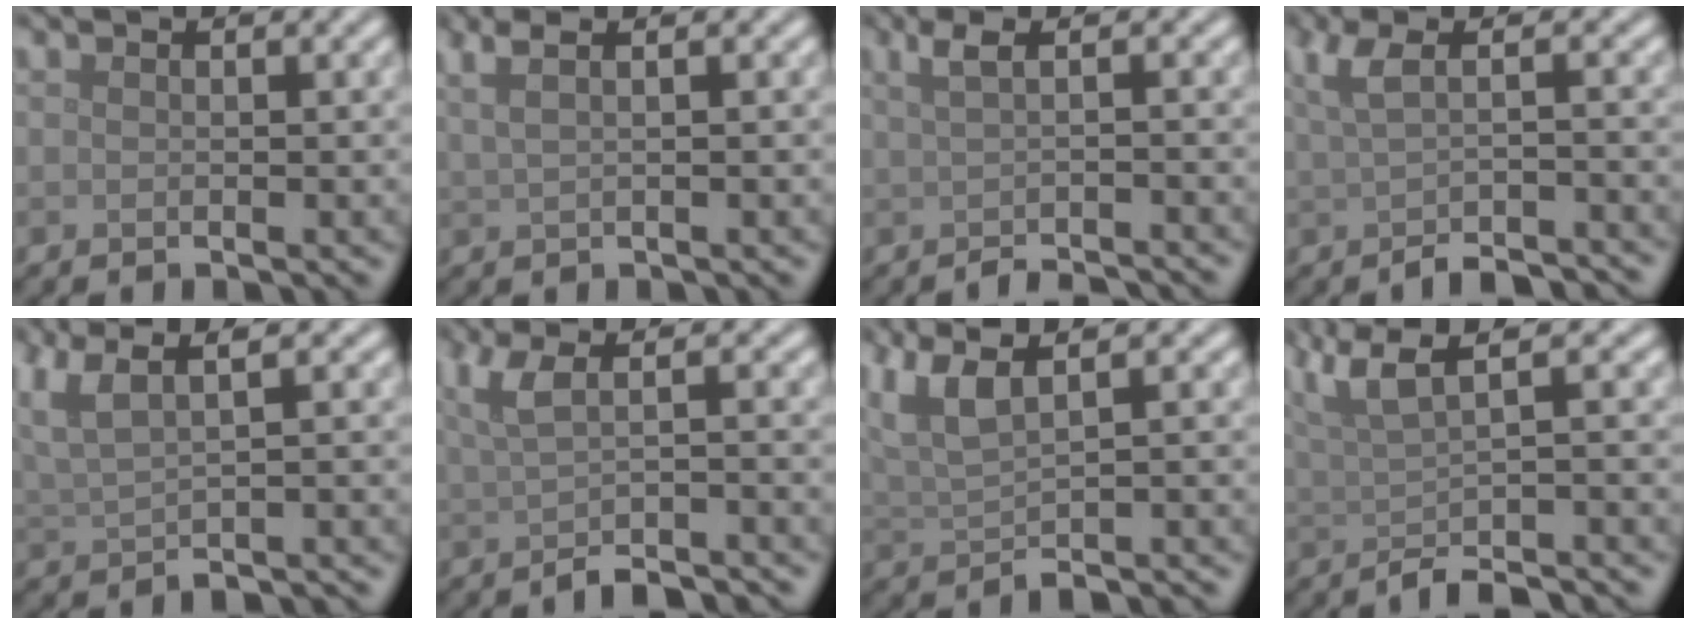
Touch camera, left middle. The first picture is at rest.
{"total": 3.7, "force": [2.3, 1.4, 2.6], "torque": [-0.037, 0.017, 0.015]}
{"total": 3.0, "force": [-0.6, 0.8, 2.8], "torque": [-0.034, -0.001, -0.012]}
{"total": 4.2, "force": [-1.0, 1.3, 3.8], "torque": [-0.061, -0.009, -0.019]}
{"total": 4.8, "force": [1.9, 1.7, 4.1], "torque": [-0.073, 0.009, 0.038]}
{"total": 4.5, "force": [-0.8, 1.5, 4.2], "torque": [-0.066, -0.006, -0.017]}
{"total": 5.2, "force": [1.5, 1.9, 4.5], "torque": [-0.083, 0.011, 0.030]}
{"total": 6.7, "force": [0.1, 2.2, 6.3], "torque": [-0.088, 0.004, -0.001]}